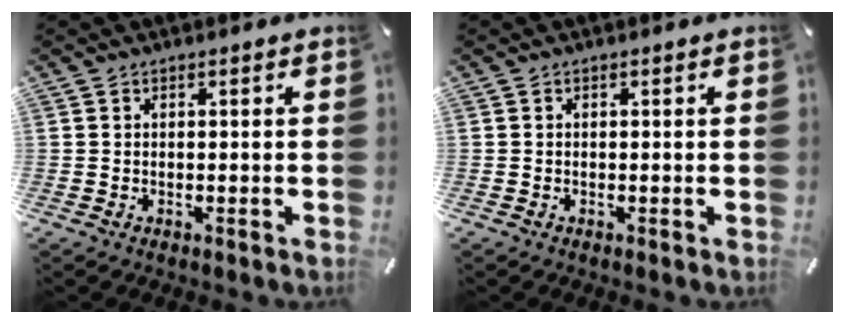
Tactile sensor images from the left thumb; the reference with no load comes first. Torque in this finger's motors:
{"motor_torque": [-0.09, -0.04, -0.25, -0.10, 0.00]}